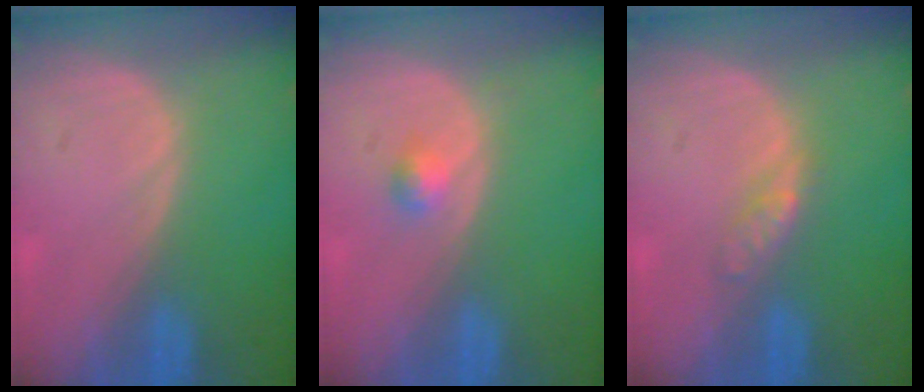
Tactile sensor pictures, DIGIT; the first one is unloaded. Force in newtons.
{"total": 1.8, "press": 1.6, "slide": 0.9}
{"total": 2.4, "press": 2.4, "slide": 0.2}